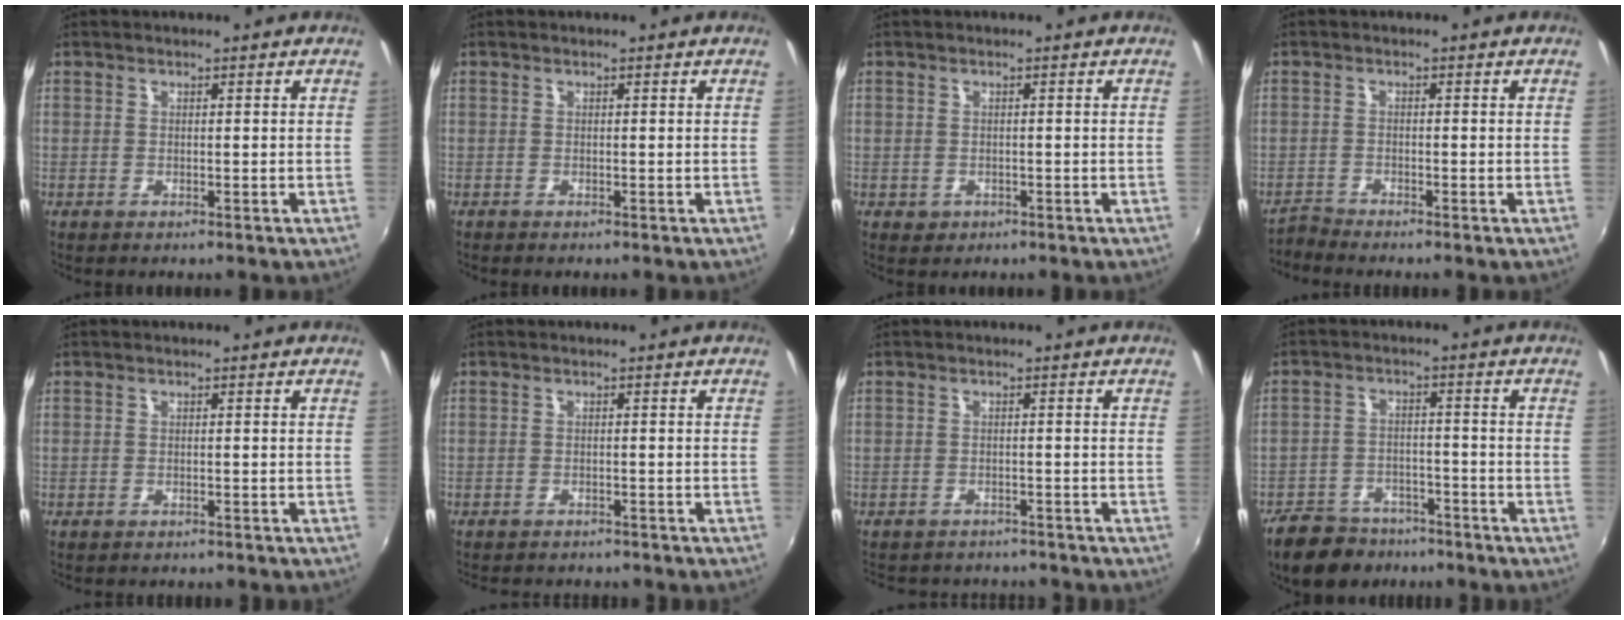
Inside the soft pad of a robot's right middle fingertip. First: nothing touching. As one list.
[{"total": 0.0}, {"total": 1.5, "force": [-0.5, 1.3, 0.5], "torque": [-0.010, -0.002, -0.003]}, {"total": 2.1, "force": [-2.0, -0.2, -0.4], "torque": [0.004, -0.008, -0.048]}, {"total": 2.8, "force": [-2.5, 0.7, 0.9], "torque": [-0.023, -0.011, -0.035]}, {"total": 7.0, "force": [-6.3, 1.8, 2.5], "torque": [-0.059, -0.015, -0.087]}, {"total": 10.1, "force": [-9.0, 3.4, 3.0], "torque": [-0.074, -0.015, -0.125]}, {"total": 12.0, "force": [-9.3, 6.4, 4.1], "torque": [-0.110, 0.003, -0.138]}]